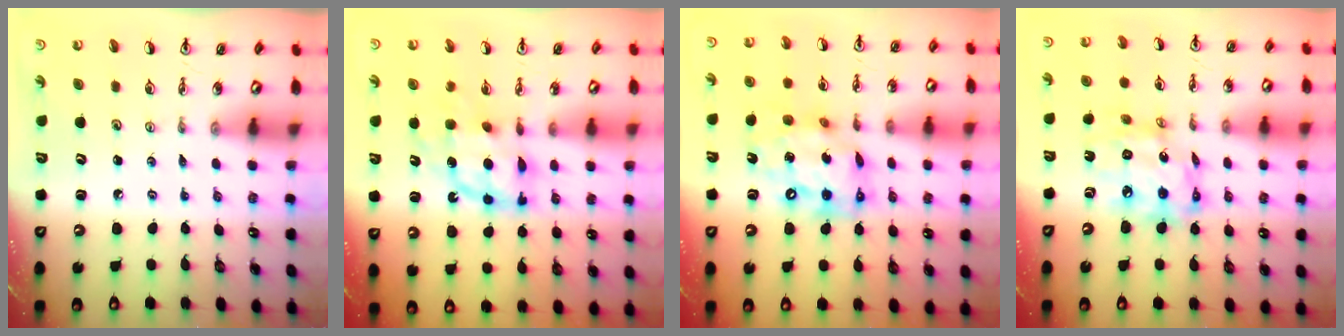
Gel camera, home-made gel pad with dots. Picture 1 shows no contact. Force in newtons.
{"total": 11.9, "press": 11.8, "slide": 1.4}
{"total": 16.4, "press": 16.3, "slide": 1.6}
{"total": 15.1, "press": 14.9, "slide": 1.8}